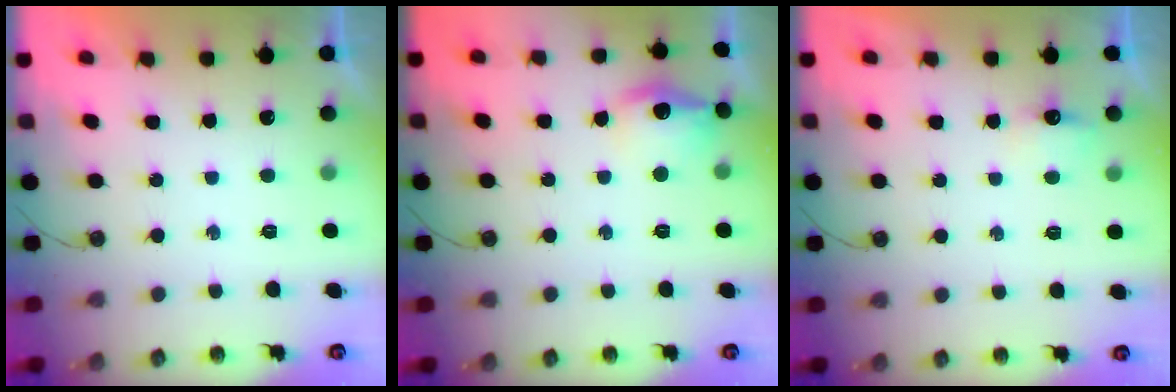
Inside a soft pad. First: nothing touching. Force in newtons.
{"total": 12.1, "press": 12.0, "slide": 0.9}
{"total": 4.2, "press": 4.1, "slide": 0.6}